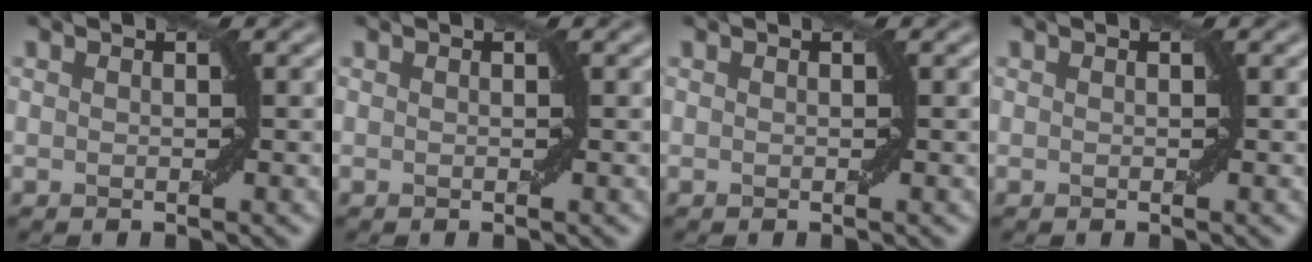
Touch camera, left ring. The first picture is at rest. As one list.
[{"total": 0.0}, {"total": 0.0}, {"total": 0.0}]